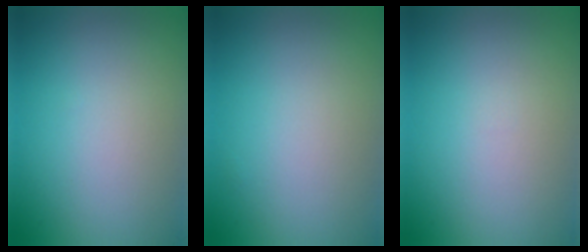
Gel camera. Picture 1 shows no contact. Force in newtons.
{"total": 0.0}
{"total": 0.0}